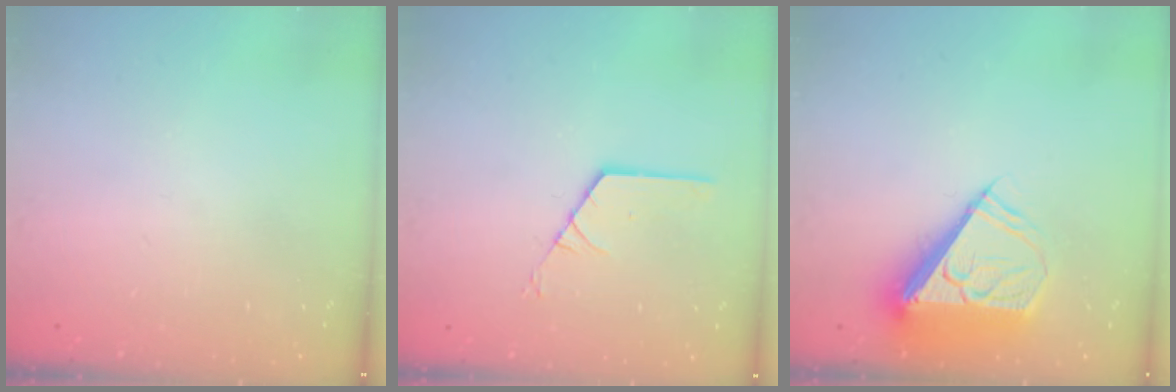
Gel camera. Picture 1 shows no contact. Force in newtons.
{"total": 1.8, "press": 1.7, "slide": 0.3}
{"total": 9.3, "press": 9.2, "slide": 1.6}